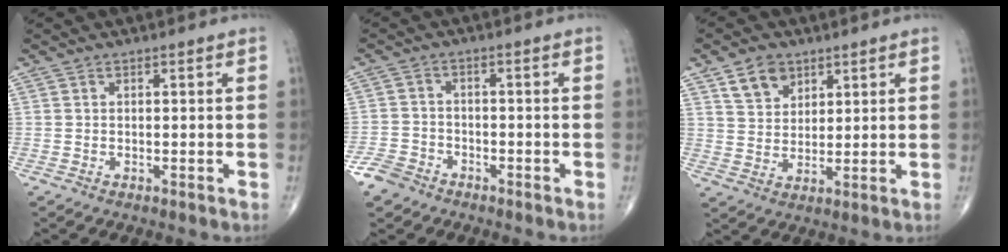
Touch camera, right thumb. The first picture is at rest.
{"total": 4.6, "force": [-3.4, 2.9, 1.0], "torque": [-0.013, 0.013, -0.069]}
{"total": 6.8, "force": [3.9, 4.8, 2.8], "torque": [-0.028, -0.023, 0.075]}